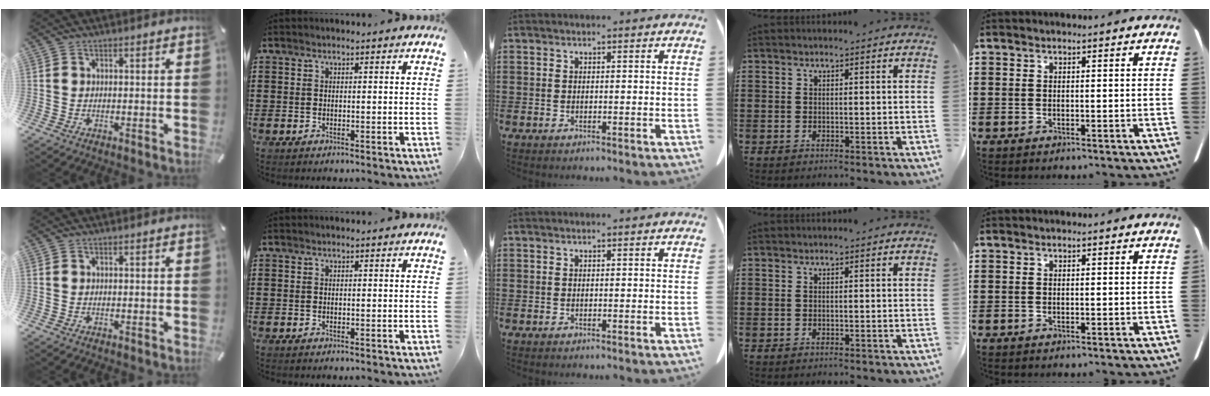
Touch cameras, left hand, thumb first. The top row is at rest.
{}